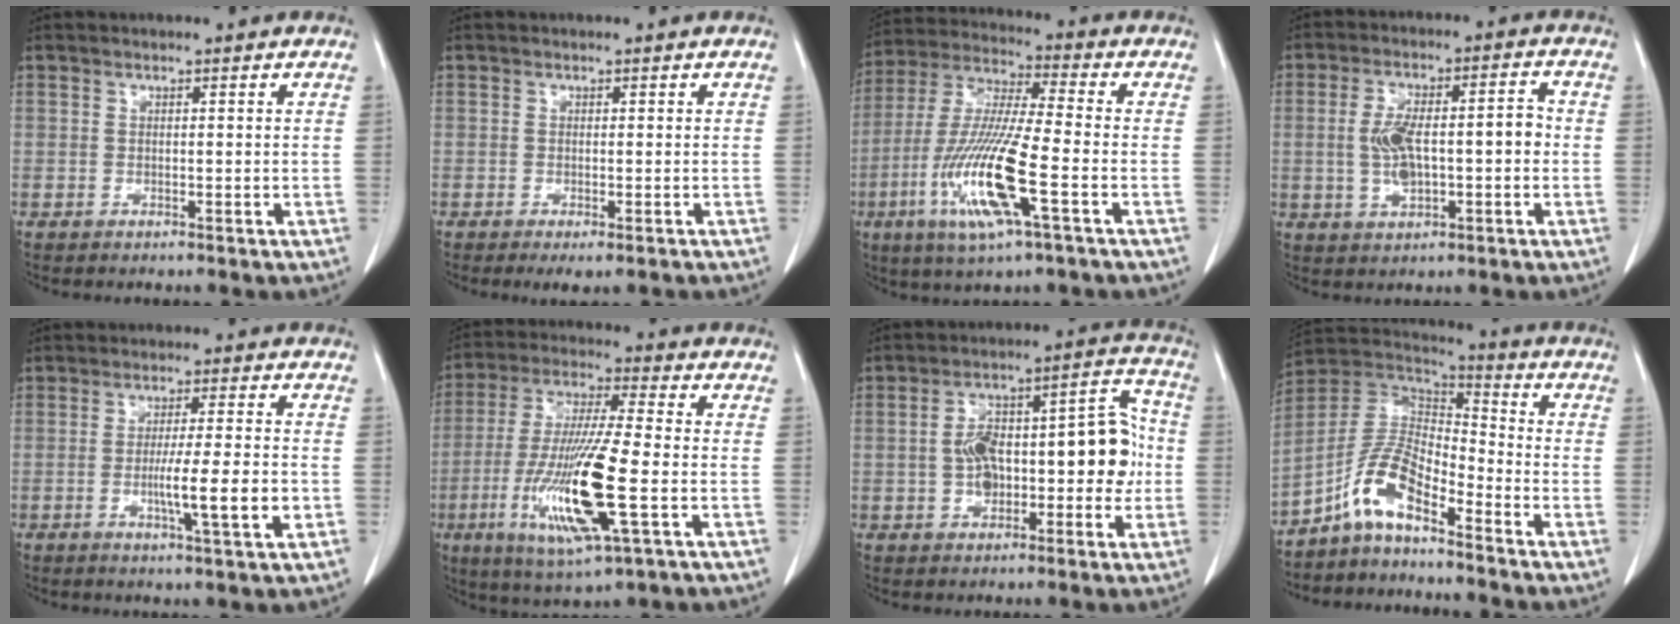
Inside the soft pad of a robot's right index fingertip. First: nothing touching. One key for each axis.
{"total": 2.8, "fx": -2.0, "fy": 0.8, "fz": 1.9, "tx": -0.018, "ty": -0.006, "tz": -0.028}
{"total": 15.7, "fx": -5.3, "fy": 1.0, "fz": 14.7, "tx": -0.308, "ty": -0.019, "tz": -0.102}
{"total": 9.5, "fx": -0.8, "fy": 3.4, "fz": 8.9, "tx": -0.168, "ty": 0.027, "tz": -0.007}
{"total": 7.9, "fx": -1.9, "fy": -0.2, "fz": 7.7, "tx": -0.125, "ty": -0.013, "tz": -0.032}
{"total": 17.1, "fx": -4.5, "fy": 1.4, "fz": 16.5, "tx": -0.337, "ty": -0.023, "tz": -0.080}
{"total": 14.3, "fx": -0.9, "fy": 5.7, "fz": 13.1, "tx": -0.199, "ty": 0.052, "tz": -0.009}
{"total": 9.3, "fx": -6.0, "fy": 2.9, "fz": 6.4, "tx": -0.148, "ty": 0.023, "tz": -0.123}